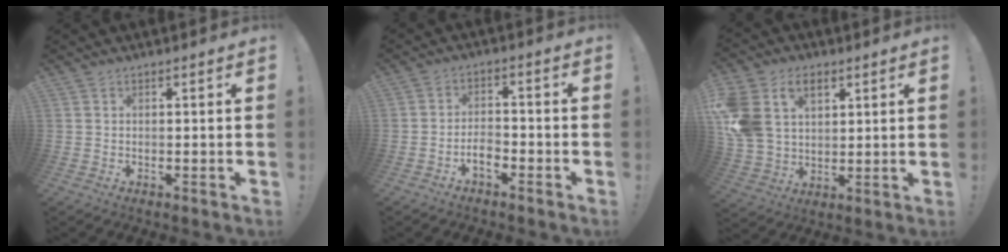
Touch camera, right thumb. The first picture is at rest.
{"total": 5.0, "force": [-3.0, 2.4, 3.1], "torque": [-0.064, 0.008, -0.053]}
{"total": 14.7, "force": [6.3, 10.6, 8.0], "torque": [-0.165, -0.028, 0.120]}